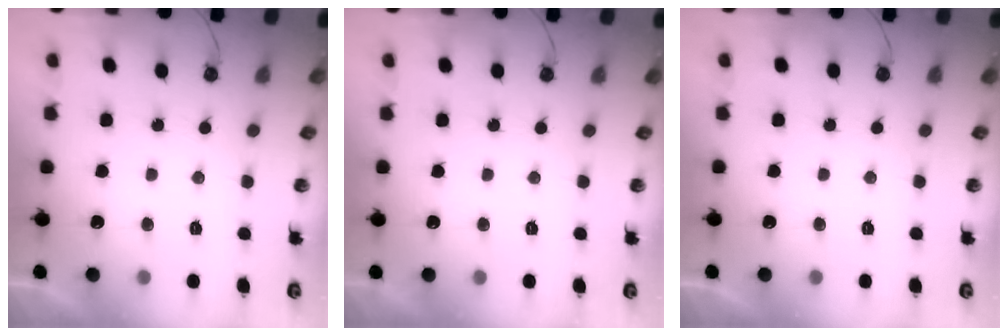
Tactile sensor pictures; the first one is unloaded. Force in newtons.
{"total": 0.0}
{"total": 0.0}